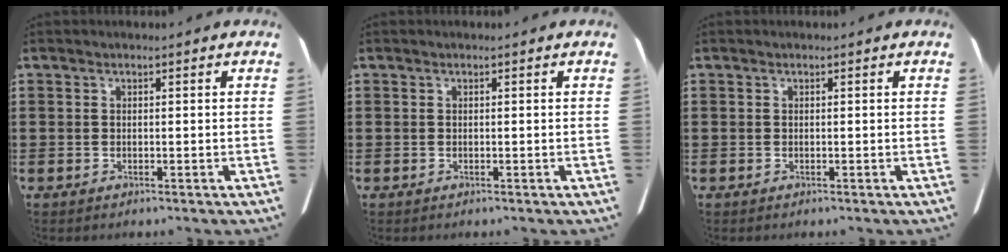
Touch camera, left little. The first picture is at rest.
{"total": 0.0}
{"total": 0.0}